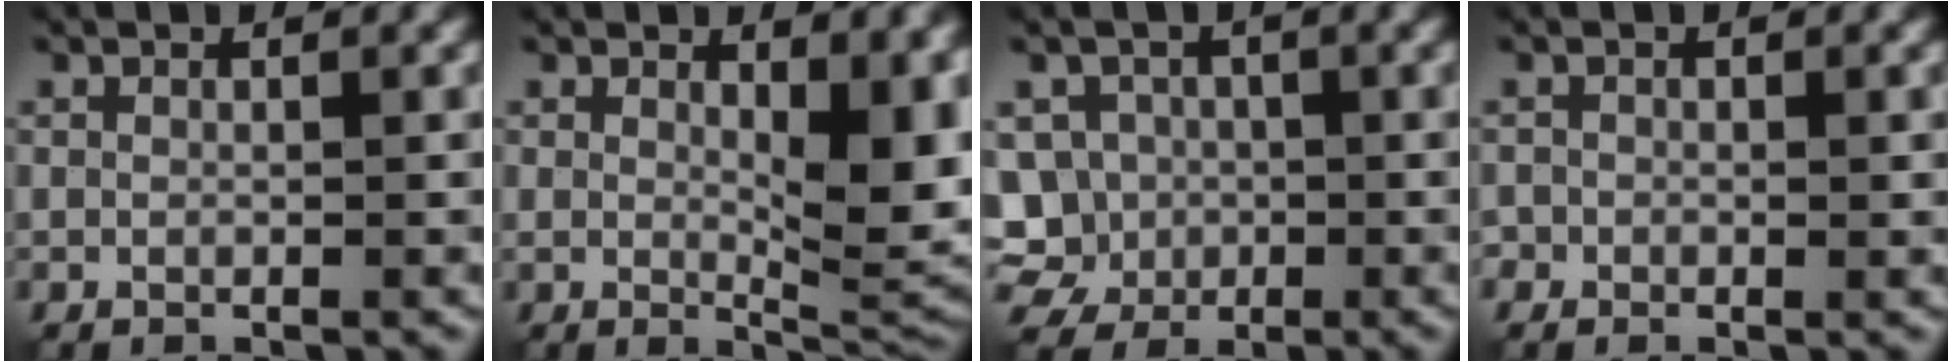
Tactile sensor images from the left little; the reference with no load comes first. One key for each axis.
{"total": 8.7, "fx": 1.9, "fy": 3.5, "fz": 7.8, "tx": -0.102, "ty": -0.009, "tz": 0.032}
{"total": 7.7, "fx": -0.8, "fy": 7.2, "fz": 2.7, "tx": -0.070, "ty": 0.011, "tz": -0.045}
{"total": 0.5, "fx": -0.1, "fy": 0.5, "fz": 0.2, "tx": -0.003, "ty": -0.004, "tz": 0.000}